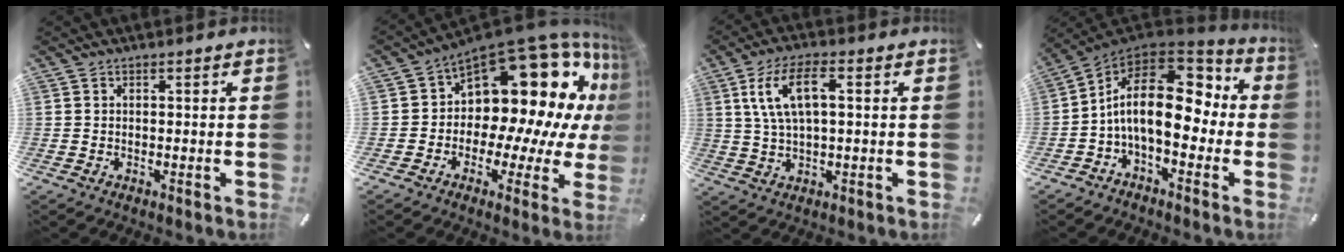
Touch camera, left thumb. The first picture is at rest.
{"total": 19.5, "force": [8.6, 11.7, 13.0], "torque": [-0.172, -0.093, 0.151]}
{"total": 9.5, "force": [2.6, 3.9, 8.3], "torque": [-0.183, 0.003, 0.039]}
{"total": 17.9, "force": [1.0, 9.7, 15.0], "torque": [-0.272, -0.009, 0.019]}